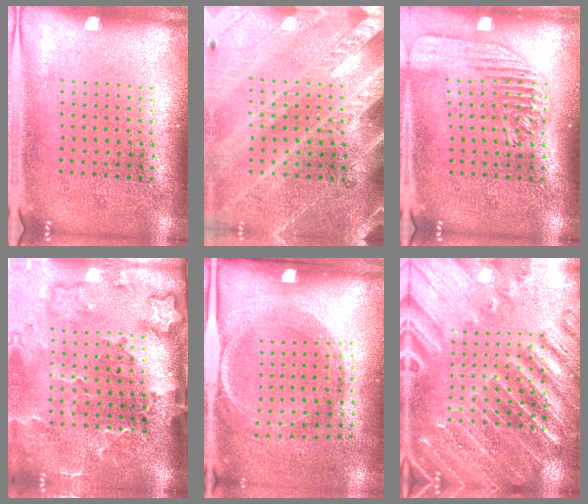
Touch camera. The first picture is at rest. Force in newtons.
{"total": 2.9, "press": 2.7, "slide": 1.2}
{"total": 1.8, "press": 1.6, "slide": 0.8}
{"total": 3.4, "press": 2.5, "slide": 2.2}
{"total": 1.6, "press": 1.4, "slide": 0.8}
{"total": 3.6, "press": 3.5, "slide": 1.0}